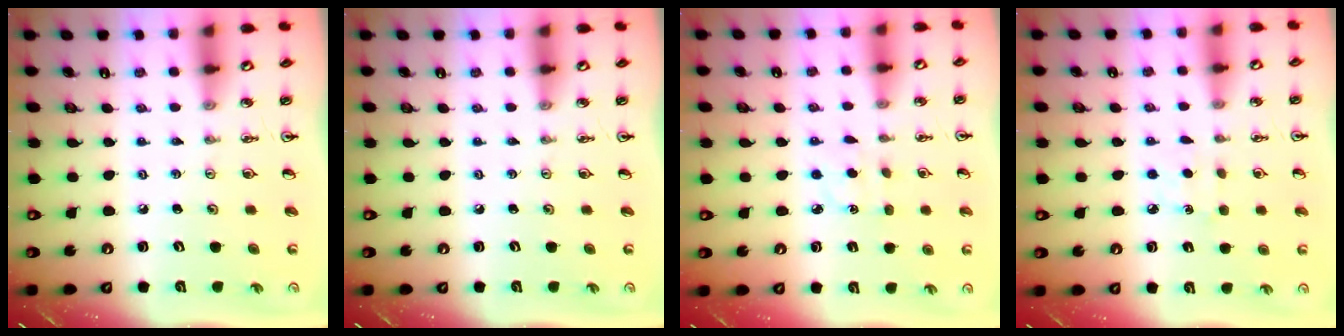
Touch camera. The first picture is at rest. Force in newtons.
{"total": 0.0}
{"total": 2.7, "press": 2.7, "slide": 0.4}
{"total": 4.1, "press": 4.0, "slide": 0.6}